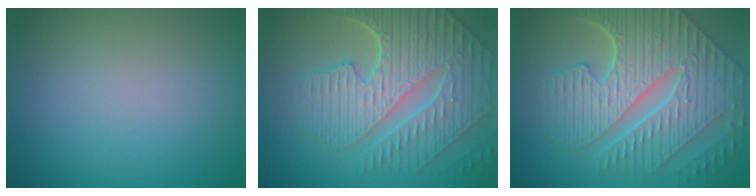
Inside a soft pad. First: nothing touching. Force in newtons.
{"total": 9.3, "press": 6.3, "slide": 6.8}
{"total": 10.4, "press": 7.3, "slide": 7.4}